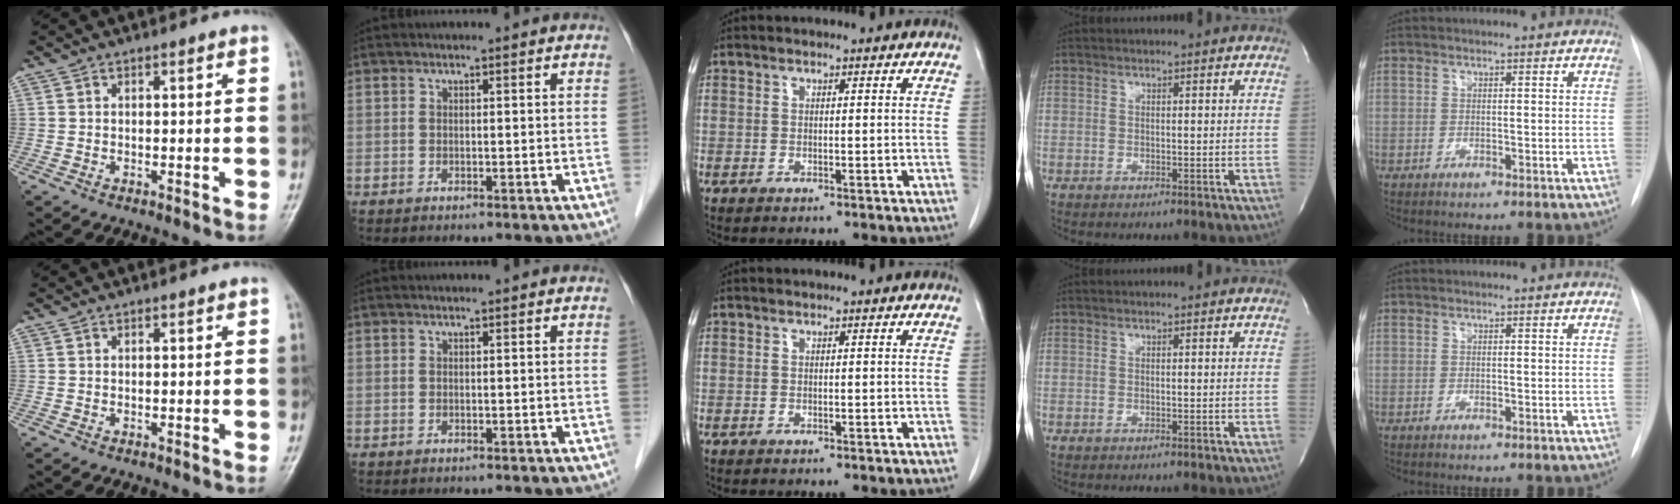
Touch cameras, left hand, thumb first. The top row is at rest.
{}